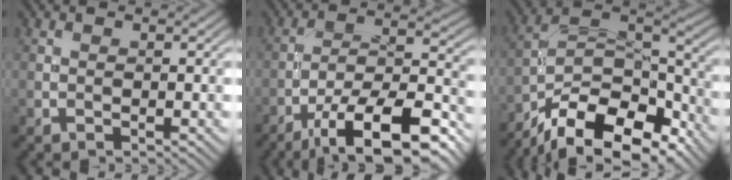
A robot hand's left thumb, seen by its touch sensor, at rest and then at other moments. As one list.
[{"total": 15.3, "force": [-10.1, 4.7, 10.5], "torque": [-0.187, -0.006, -0.163]}, {"total": 15.6, "force": [-11.1, 6.4, 8.9], "torque": [-0.189, -0.026, -0.178]}]